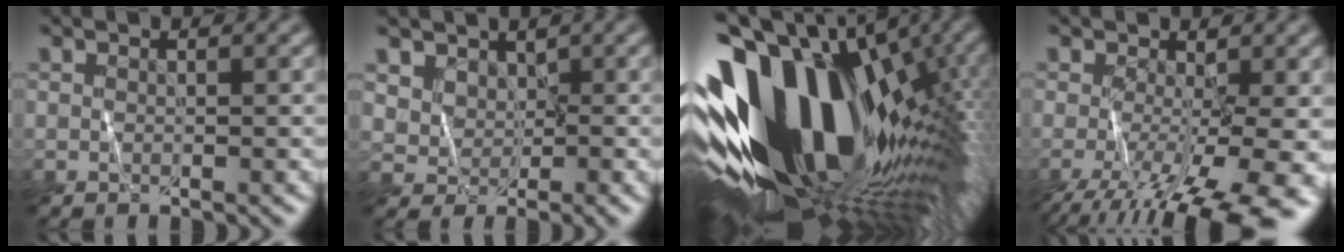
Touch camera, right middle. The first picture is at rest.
{"total": 3.4, "force": [1.9, 2.5, 1.3], "torque": [-0.042, -0.010, 0.049]}
{"total": 20.0, "force": [1.4, 11.5, 16.3], "torque": [-0.302, -0.022, 0.027]}
{"total": 10.7, "force": [-3.9, 4.5, 8.8], "torque": [-0.143, -0.007, -0.067]}